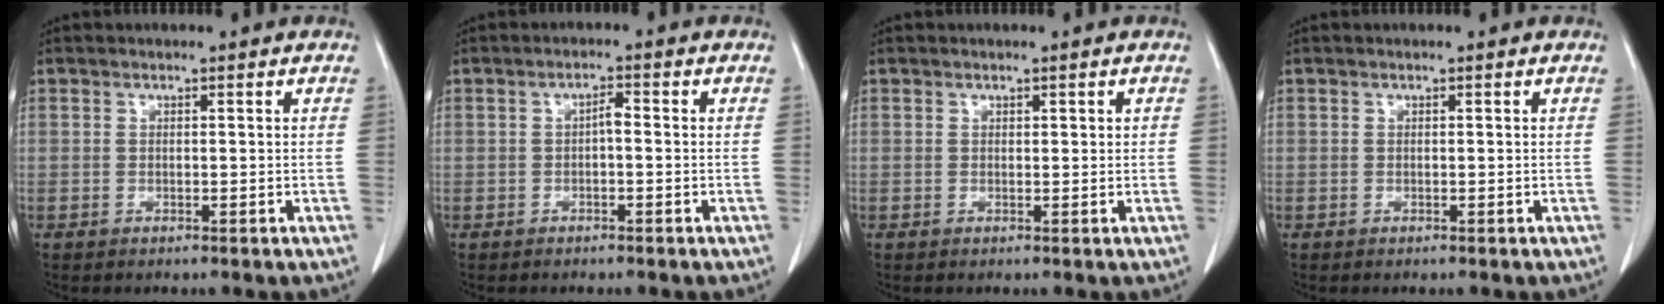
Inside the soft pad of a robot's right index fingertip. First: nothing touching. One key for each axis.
{"total": 1.7, "fx": -0.3, "fy": 0.5, "fz": 1.6, "tx": -0.027, "ty": 0.005, "tz": -0.005}
{"total": 0.8, "fx": 0.3, "fy": 0.3, "fz": 0.6, "tx": -0.007, "ty": 0.003, "tz": 0.006}
{"total": 0.0}